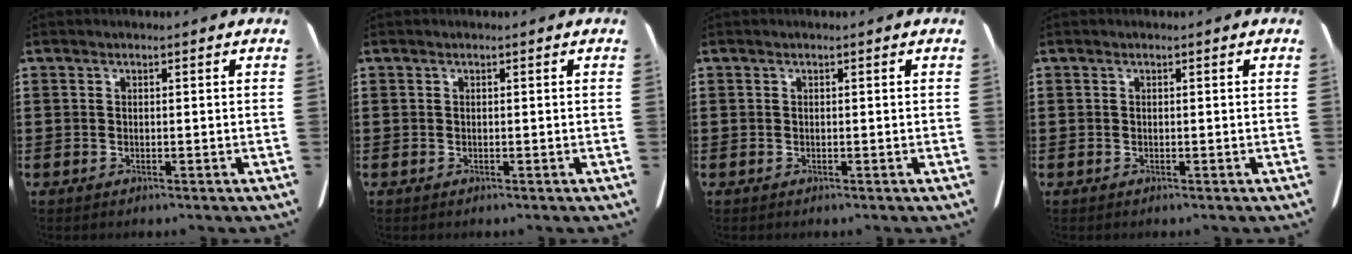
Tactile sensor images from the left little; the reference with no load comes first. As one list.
[{"total": 0.0}, {"total": 0.0}, {"total": 0.0}]